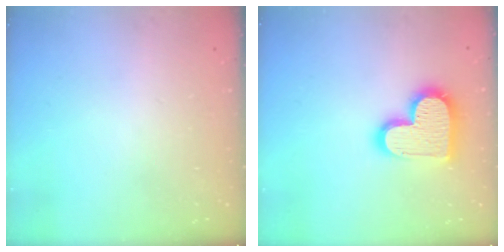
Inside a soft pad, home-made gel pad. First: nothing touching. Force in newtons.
{"total": 16.8, "press": 16.7, "slide": 1.3}